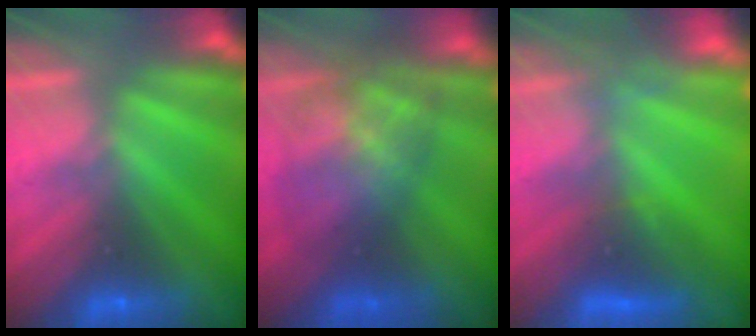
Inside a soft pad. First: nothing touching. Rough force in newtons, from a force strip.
{"total": 5.9}
{"total": 4.8}